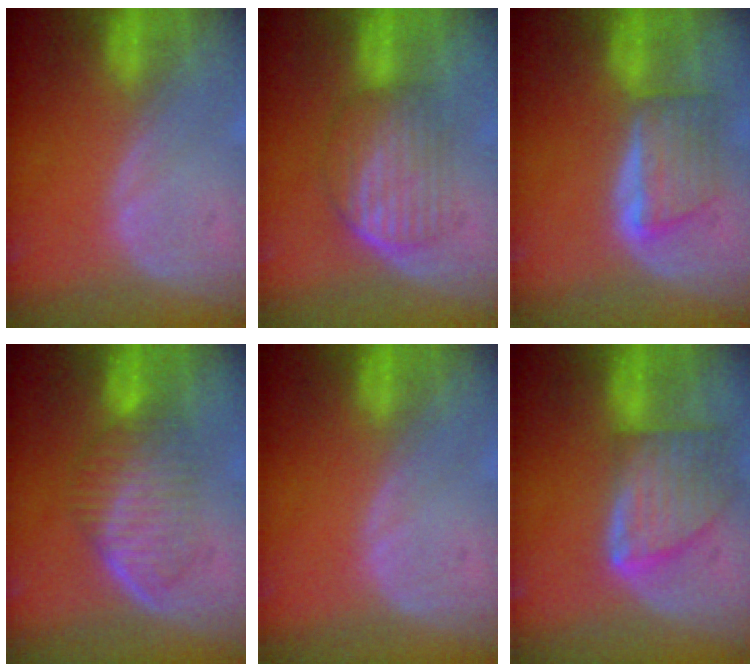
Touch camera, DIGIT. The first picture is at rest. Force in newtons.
{"total": 7.0, "press": 5.9, "slide": 3.8}
{"total": 5.6, "press": 5.5, "slide": 1.4}
{"total": 6.0, "press": 5.9, "slide": 1.1}
{"total": 0.0}
{"total": 8.0, "press": 7.2, "slide": 3.5}